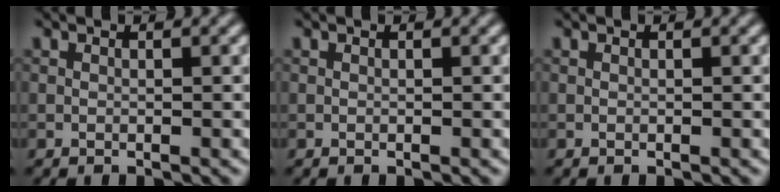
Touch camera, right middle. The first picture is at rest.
{"total": 0.0}
{"total": 0.0}